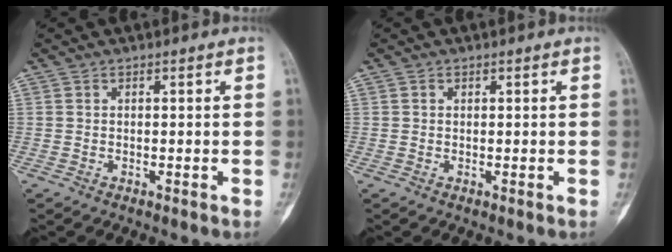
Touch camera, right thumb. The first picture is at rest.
{"total": 0.0}